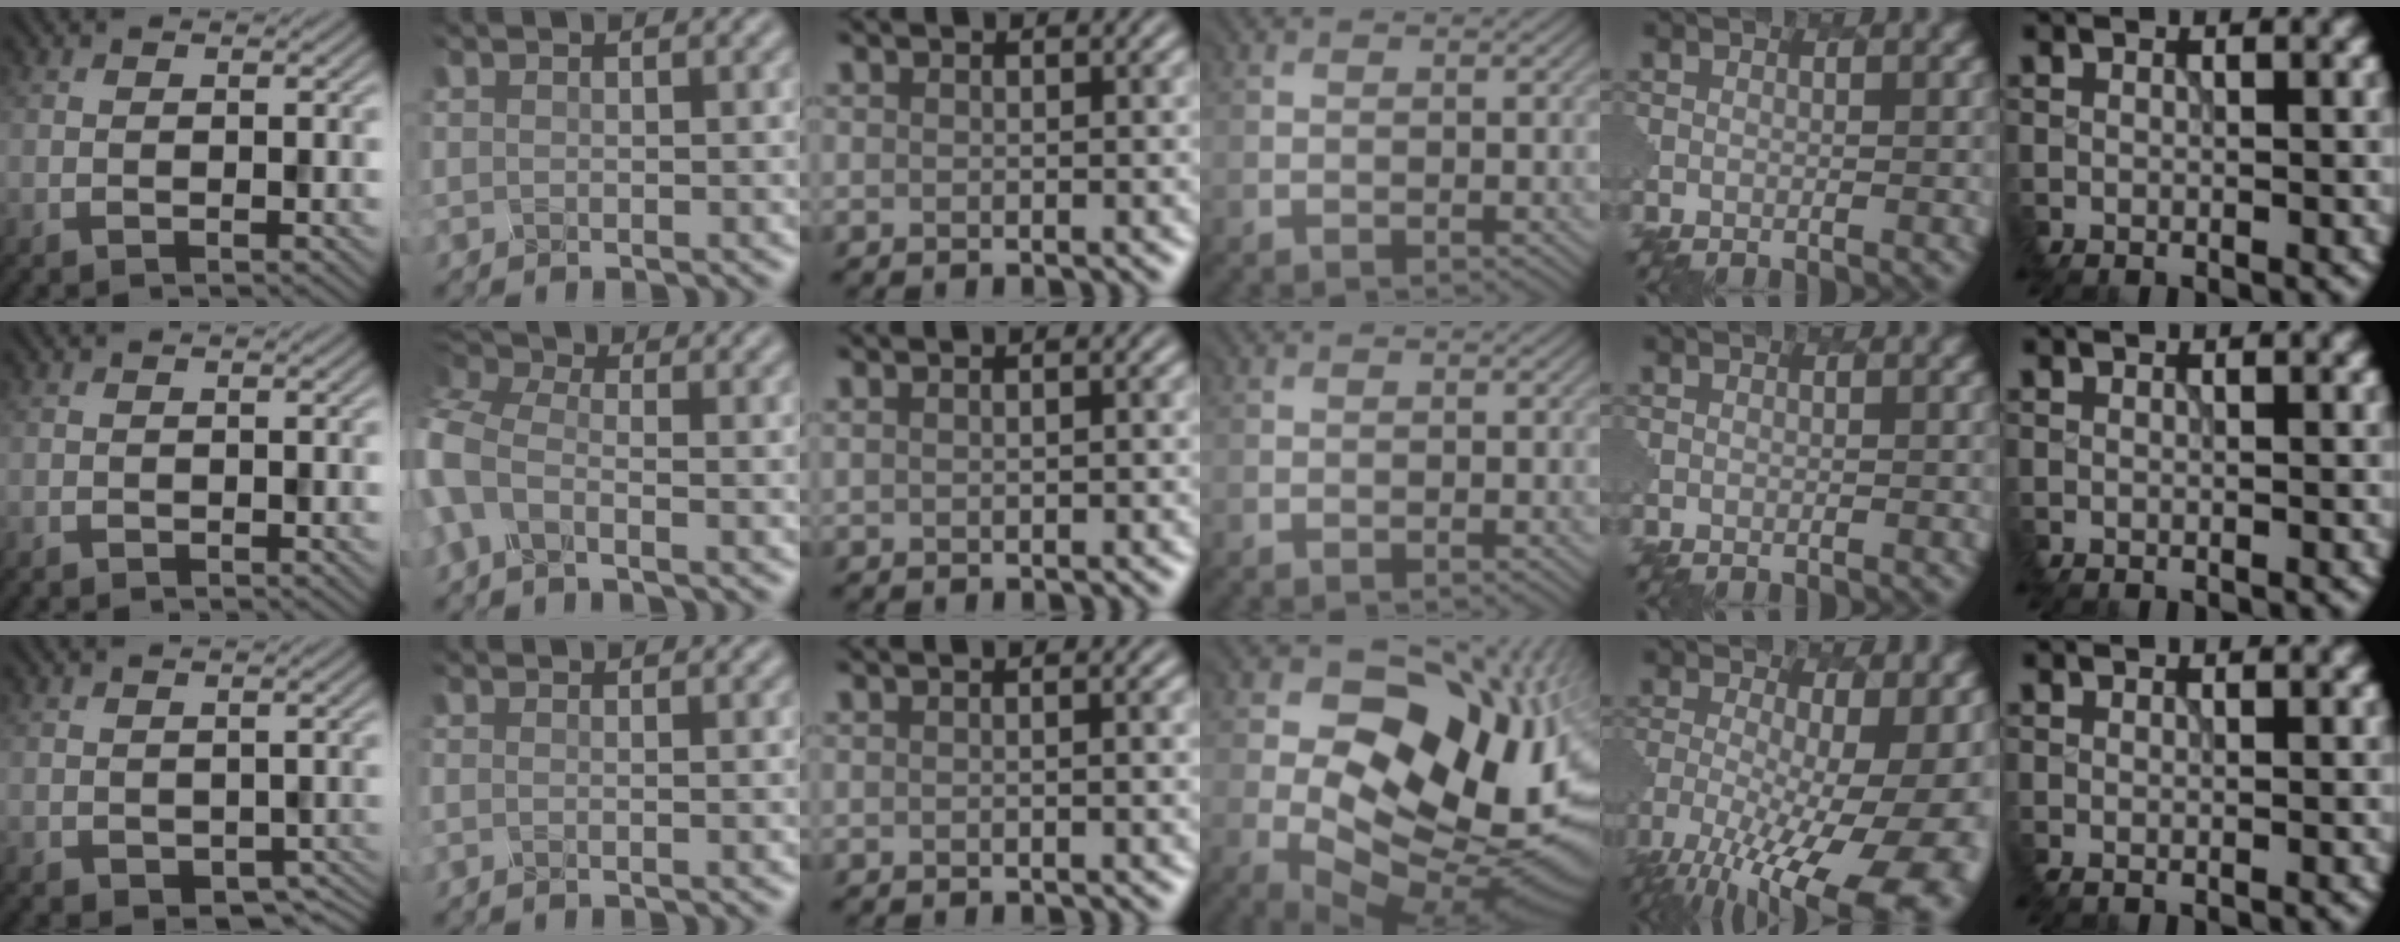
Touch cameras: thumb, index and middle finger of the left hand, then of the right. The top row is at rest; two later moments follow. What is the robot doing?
{"motion": "disassemble", "object": "battery cover"}